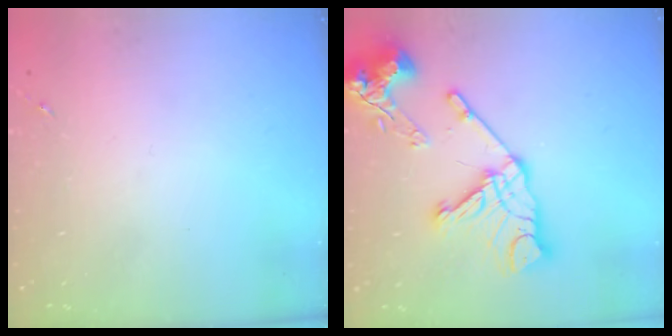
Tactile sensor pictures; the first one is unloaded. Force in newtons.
{"total": 20.1, "press": 20.0, "slide": 2.3}